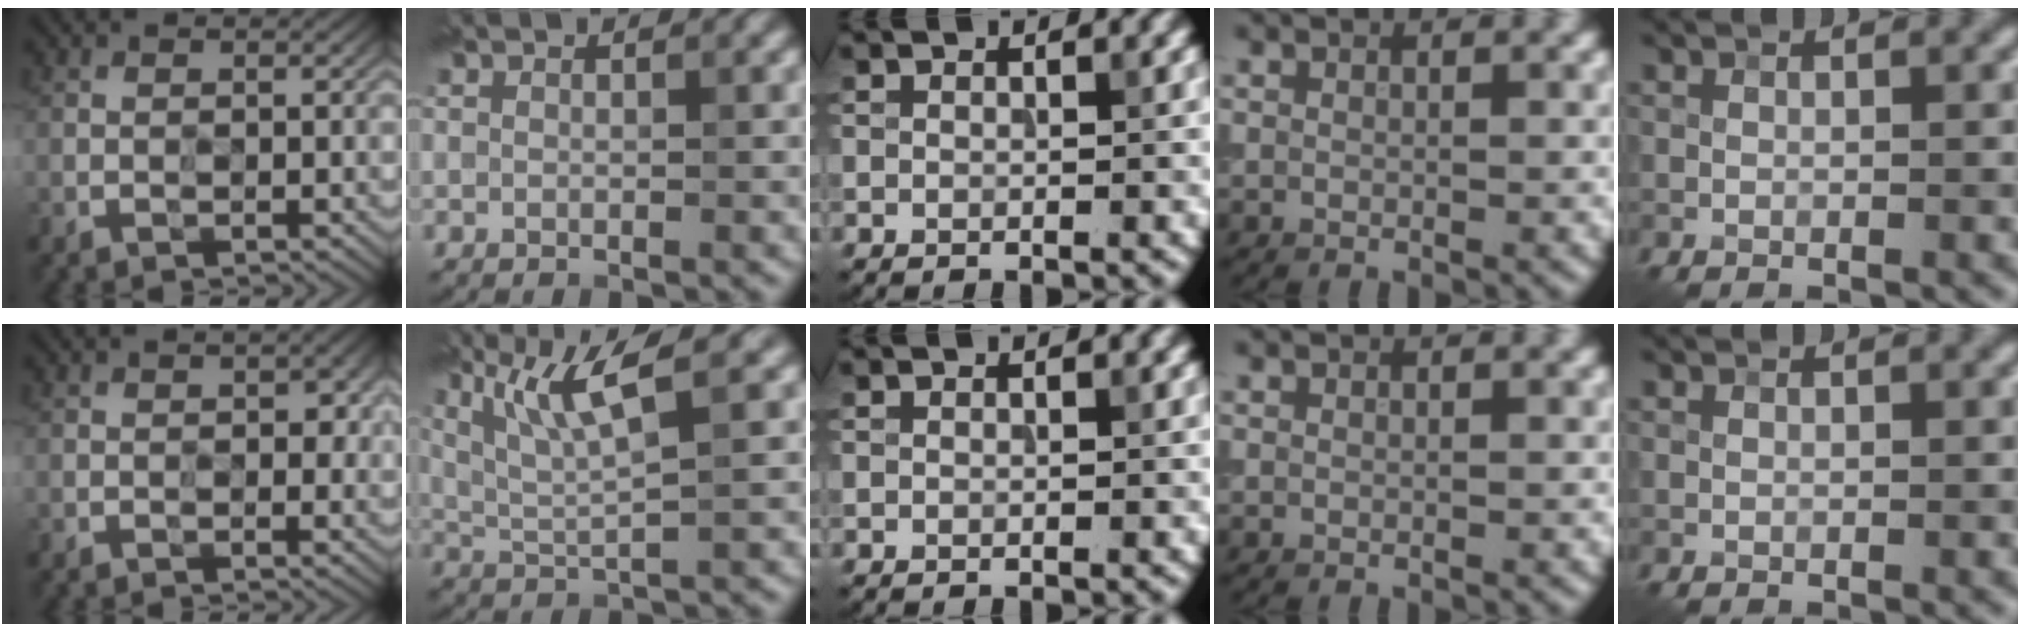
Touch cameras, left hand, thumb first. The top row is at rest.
{"thumb": {"total": 4.2, "force": [0.2, 2.4, 3.5], "torque": [-0.036, 0.000, 0.006]}, "index": {"total": 5.2, "force": [2.3, 0.7, 4.6], "torque": [-0.099, 0.011, 0.062]}}